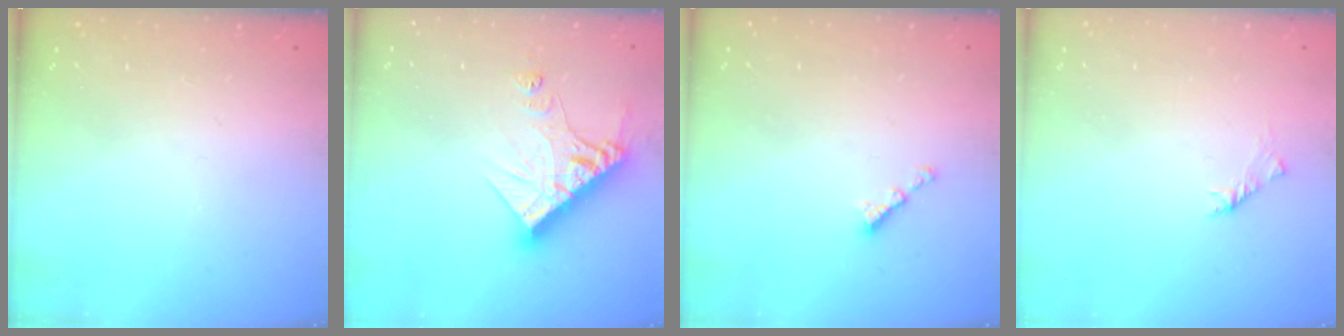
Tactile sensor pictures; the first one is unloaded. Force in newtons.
{"total": 13.3, "press": 13.2, "slide": 1.7}
{"total": 2.1, "press": 2.1, "slide": 0.4}
{"total": 2.0, "press": 1.9, "slide": 0.6}